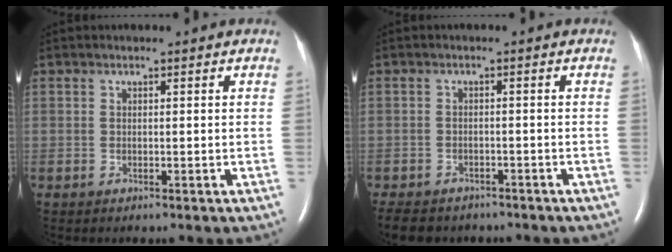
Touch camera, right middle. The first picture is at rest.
{"total": 9.7, "force": [-8.0, 4.4, 3.2], "torque": [-0.069, -0.005, -0.103]}